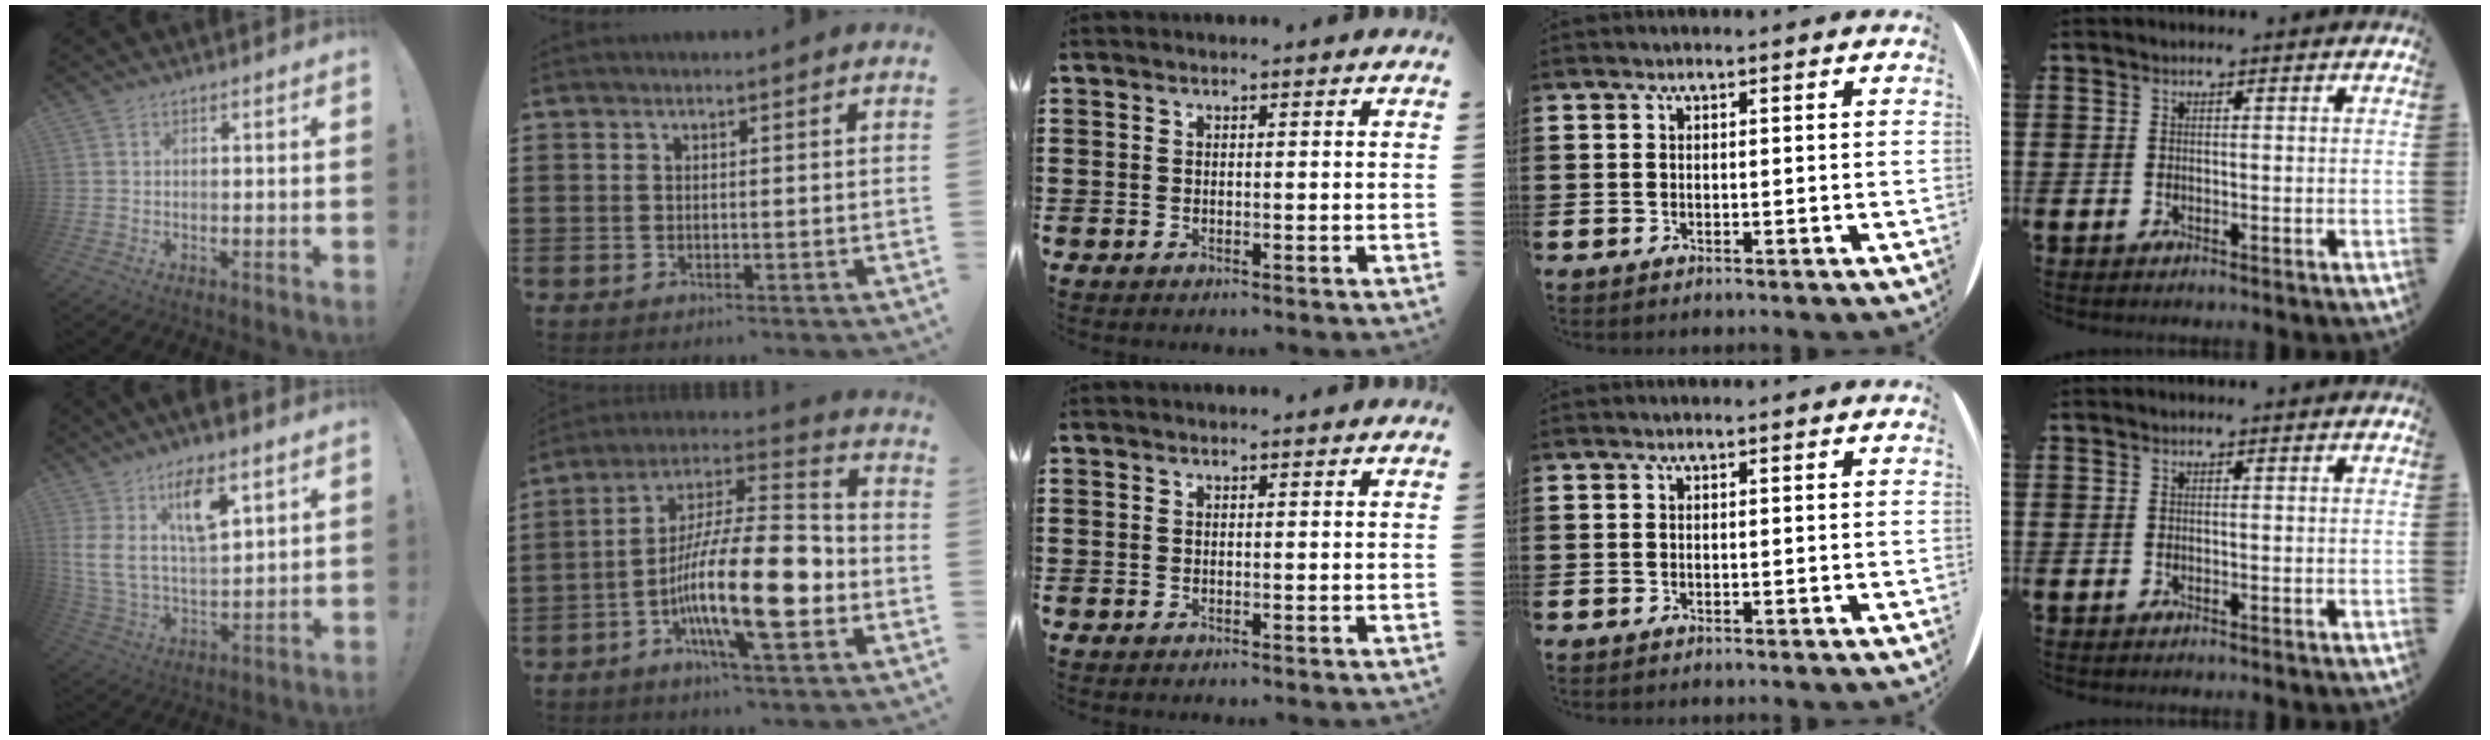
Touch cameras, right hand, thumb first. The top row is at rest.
{"thumb": {"total": 15.0, "force": [8.0, 6.3, 11.0], "torque": [-0.196, -0.035, 0.139]}, "index": {"total": 16.9, "force": [-4.7, 4.6, 15.5], "torque": [-0.283, -0.005, -0.082]}}